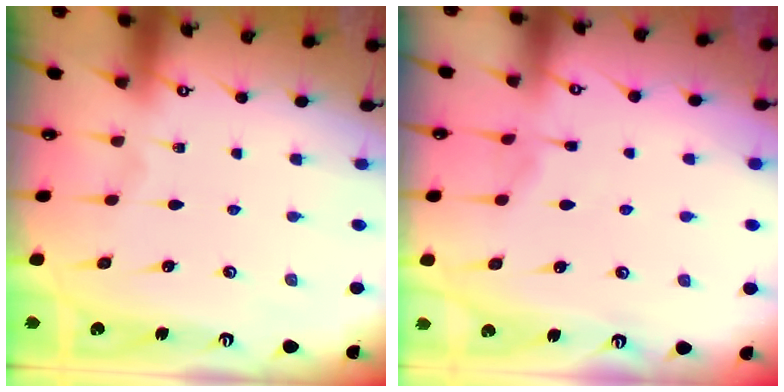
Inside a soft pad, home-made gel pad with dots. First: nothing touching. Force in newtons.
{"total": 2.8, "press": 2.7, "slide": 0.3}